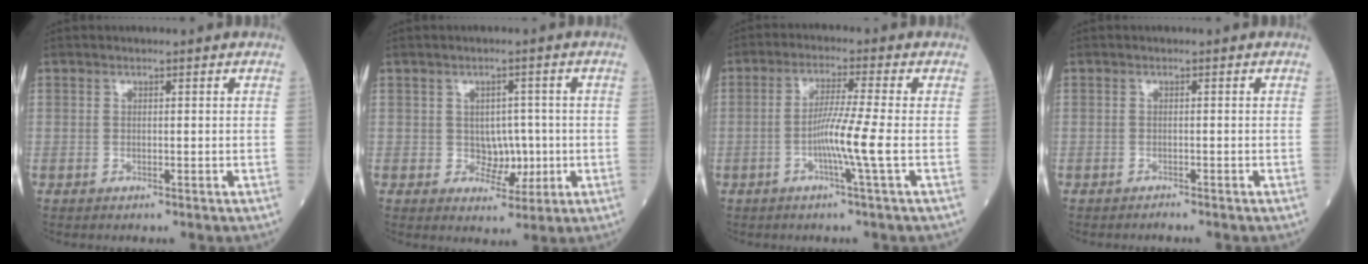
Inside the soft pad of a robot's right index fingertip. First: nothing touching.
{"total": 4.2, "force": [-0.3, 3.1, 2.8], "torque": [-0.031, 0.006, 0.005]}
{"total": 6.3, "force": [-1.6, -1.5, 5.9], "torque": [-0.111, -0.008, -0.036]}
{"total": 0.9, "force": [-0.9, -0.1, 0.2], "torque": [-0.008, 0.000, -0.014]}